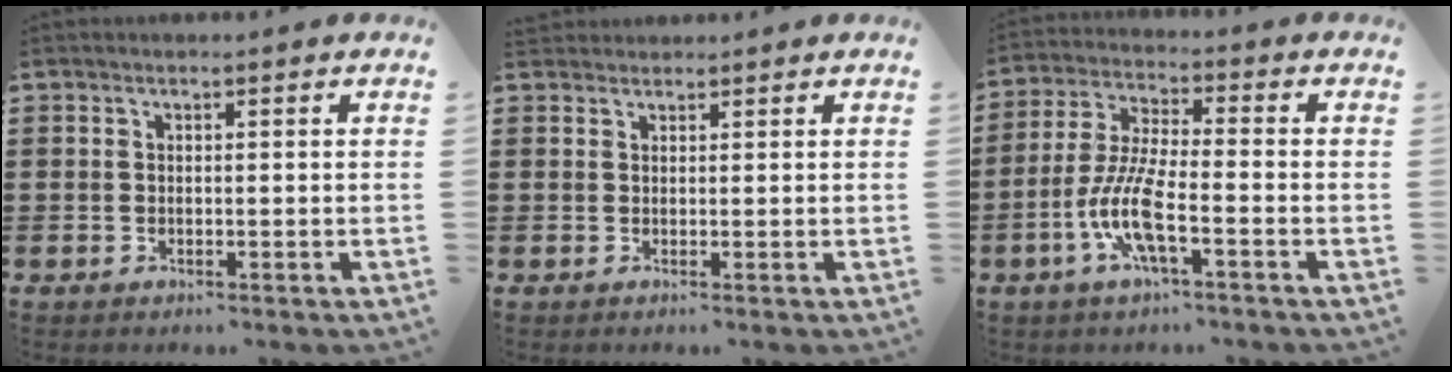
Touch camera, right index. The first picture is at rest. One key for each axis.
{"total": 1.1, "fx": 1.0, "fy": 0.3, "fz": -0.2, "tx": 0.002, "ty": 0.003, "tz": 0.020}
{"total": 8.9, "fx": -3.7, "fy": 1.9, "fz": 7.9, "tx": -0.183, "ty": -0.015, "tz": -0.077}